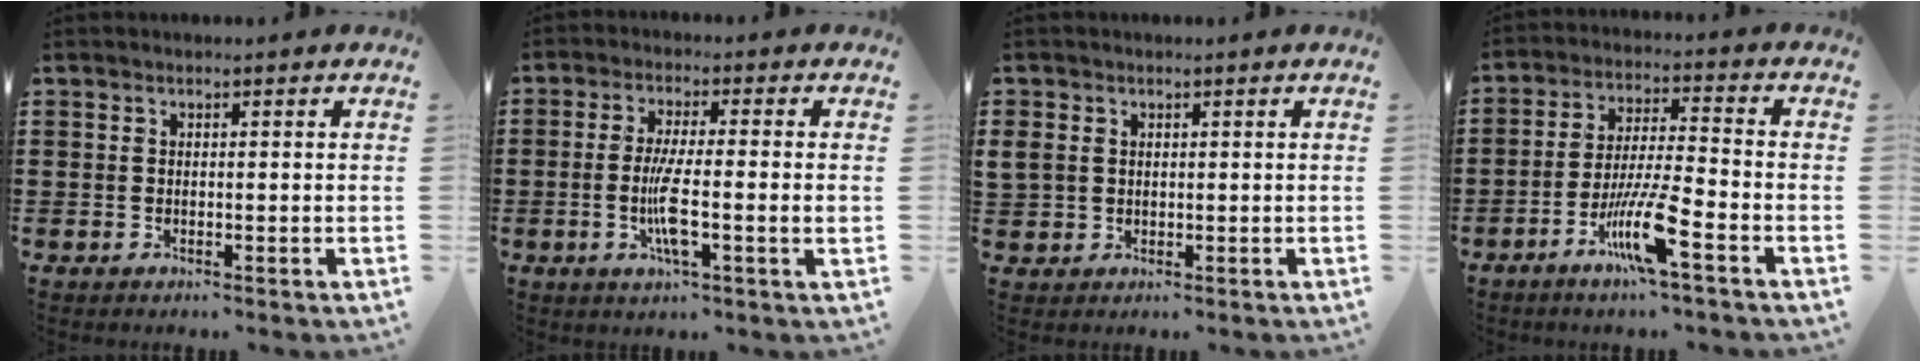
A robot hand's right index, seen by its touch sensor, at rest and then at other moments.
{"total": 7.2, "force": [-1.3, 0.8, 7.0], "torque": [-0.140, -0.016, -0.028]}
{"total": 1.9, "force": [0.4, 1.7, 0.8], "torque": [-0.021, 0.008, 0.006]}
{"total": 9.4, "force": [-5.0, 0.9, 7.8], "torque": [-0.167, -0.009, -0.098]}